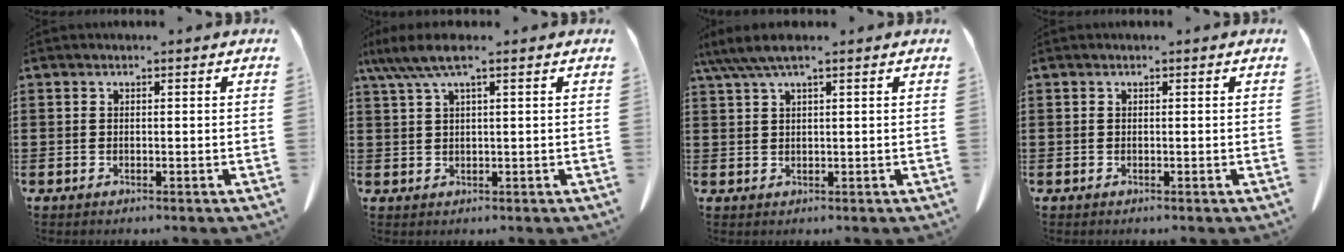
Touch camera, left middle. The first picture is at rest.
{"total": 4.8, "force": [2.5, 0.6, 4.0], "torque": [-0.097, -0.005, 0.041]}
{"total": 4.1, "force": [2.7, 0.3, 3.0], "torque": [-0.062, -0.005, 0.051]}
{"total": 0.0}